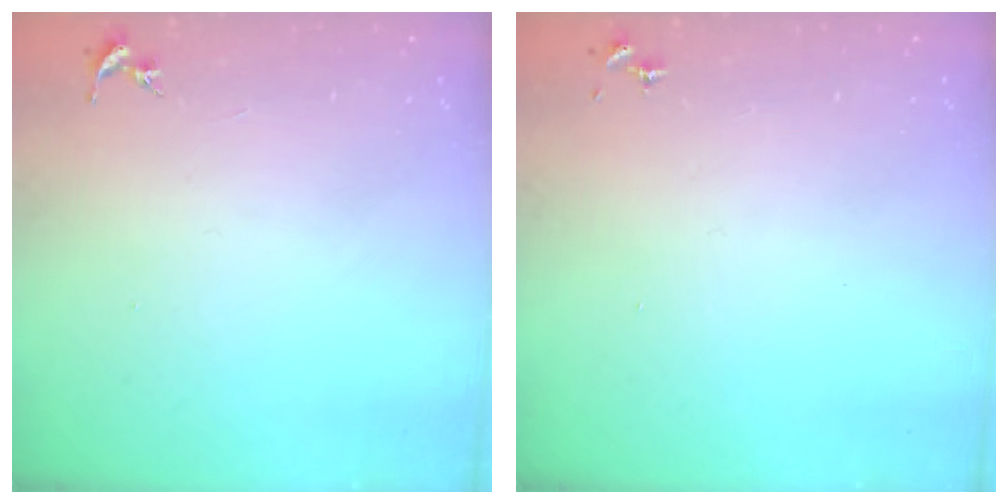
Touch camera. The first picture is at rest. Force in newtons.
{"total": 0.0}